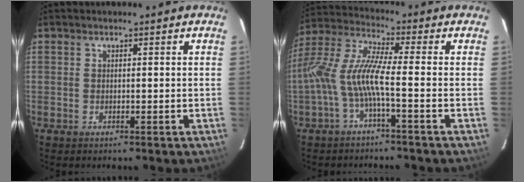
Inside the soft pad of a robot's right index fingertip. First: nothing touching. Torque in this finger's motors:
{"motor_torque": [1.08, -0.54, 0.82, 0.21]}